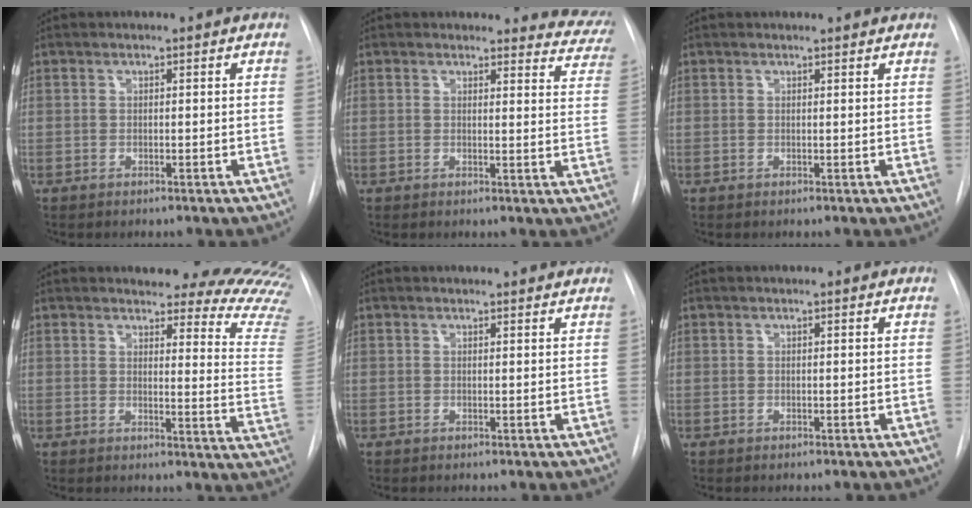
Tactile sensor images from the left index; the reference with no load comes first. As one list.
[{"total": 8.0, "force": [7.6, 2.3, -0.5], "torque": [0.055, -0.066, 0.033]}, {"total": 1.8, "force": [1.7, 0.5, 0.2], "torque": [-0.006, 0.010, 0.009]}, {"total": 17.2, "force": [16.2, 2.2, 5.4], "torque": [-0.042, -0.144, 0.146]}, {"total": 3.3, "force": [3.1, 1.0, 0.5], "torque": [-0.003, 0.005, 0.021]}, {"total": 0.0}]